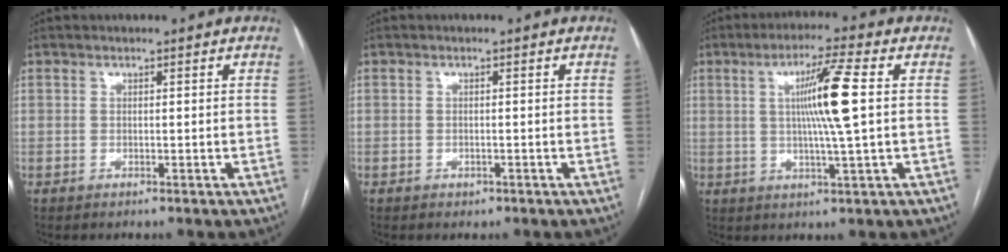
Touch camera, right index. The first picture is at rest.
{"total": 0.8, "force": [-0.5, 0.6, 0.3], "torque": [-0.005, 0.001, -0.005]}
{"total": 9.4, "force": [1.4, -0.9, 9.3], "torque": [-0.165, 0.000, 0.025]}